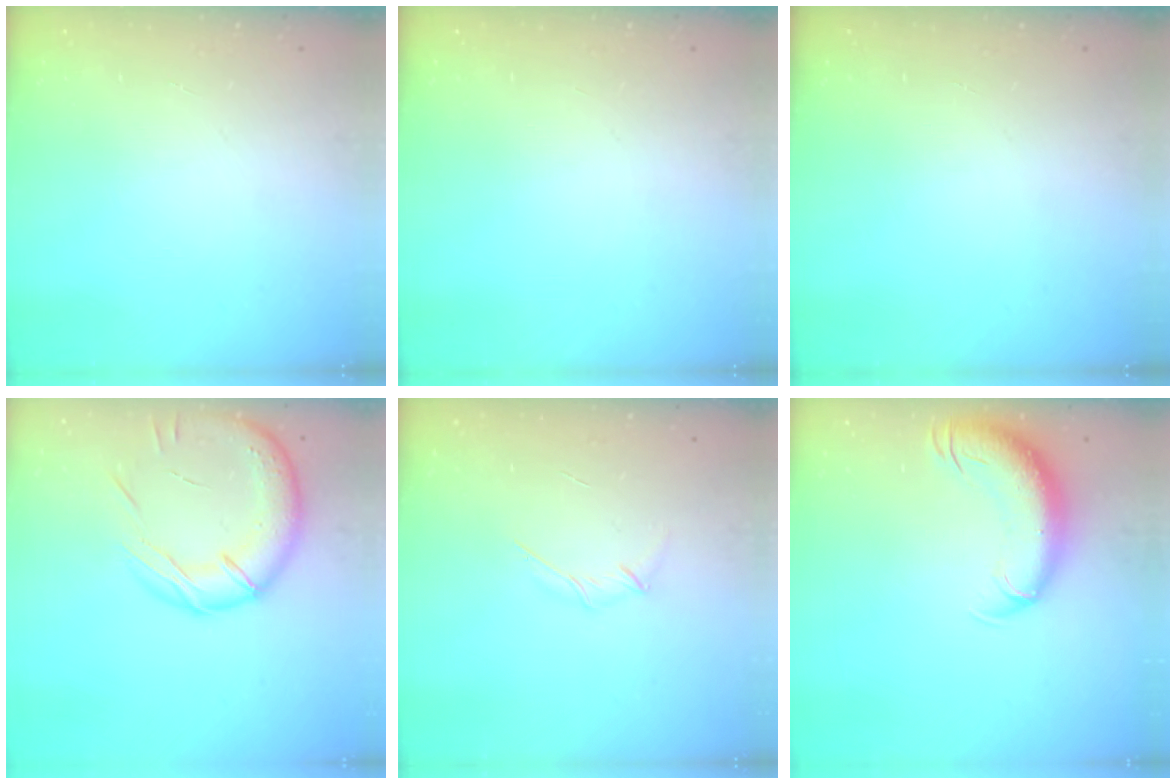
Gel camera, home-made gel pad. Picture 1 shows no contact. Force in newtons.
{"total": 0.0}
{"total": 0.0}
{"total": 17.7, "press": 17.4, "slide": 3.2}
{"total": 3.1, "press": 3.0, "slide": 0.8}
{"total": 11.3, "press": 10.9, "slide": 3.0}